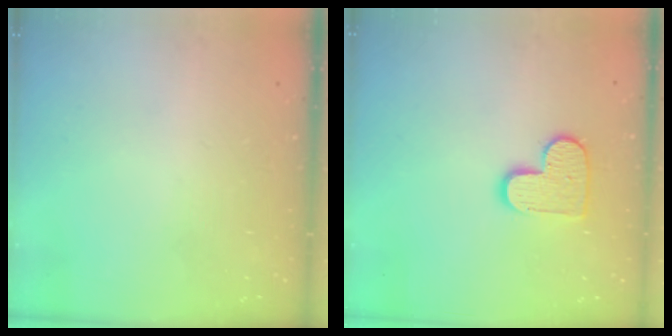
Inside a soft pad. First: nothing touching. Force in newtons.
{"total": 10.6, "press": 10.6, "slide": 0.7}